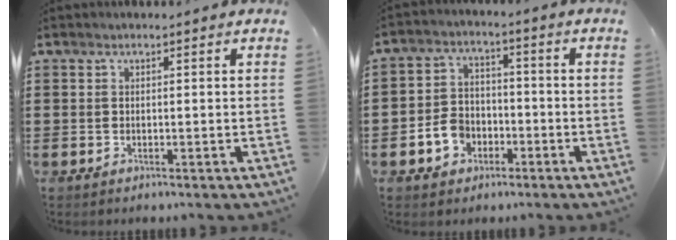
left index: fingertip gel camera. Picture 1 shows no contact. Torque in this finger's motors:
{"motor_torque": [0.35, 0.20, 0.22, 0.05]}